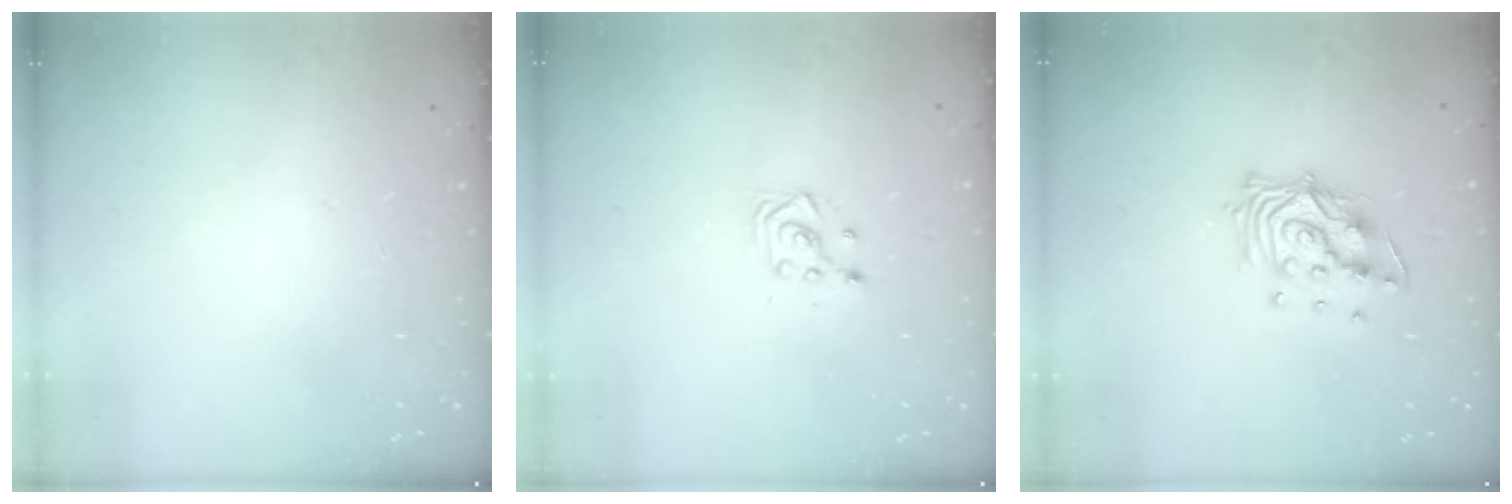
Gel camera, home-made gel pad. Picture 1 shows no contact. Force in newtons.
{"total": 3.0, "press": 3.0, "slide": 0.5}
{"total": 12.4, "press": 12.4, "slide": 1.0}